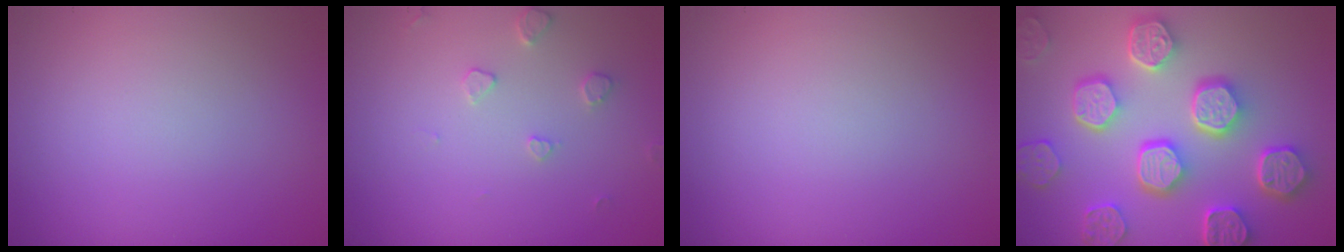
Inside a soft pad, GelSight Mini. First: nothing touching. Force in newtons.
{"total": 1.5, "press": 1.5, "slide": 0.3}
{"total": 0.0}
{"total": 8.2, "press": 6.6, "slide": 4.9}